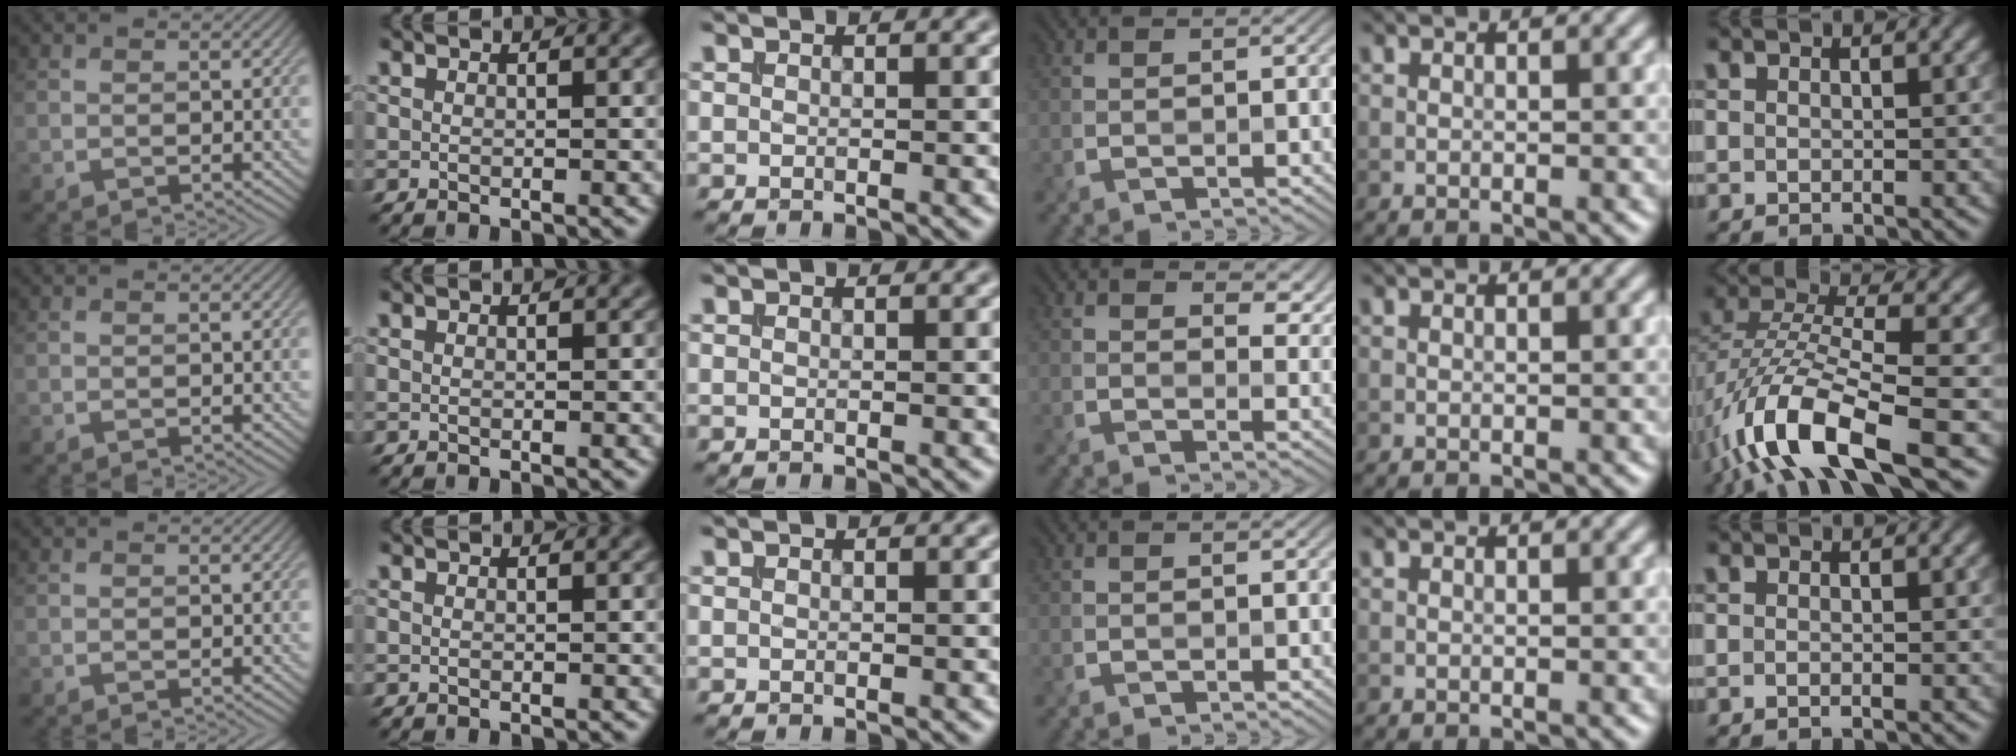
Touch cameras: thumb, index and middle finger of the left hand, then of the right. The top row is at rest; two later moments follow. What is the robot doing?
{"motion": "insert", "object": "bucket"}